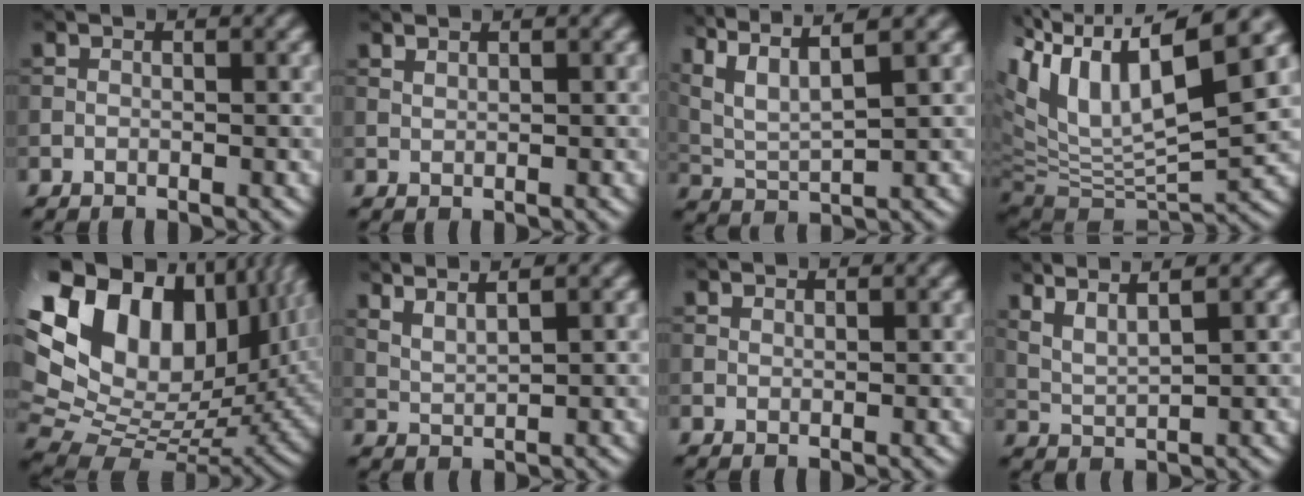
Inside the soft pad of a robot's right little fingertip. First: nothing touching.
{"total": 0.7, "force": [0.6, 0.1, 0.2], "torque": [-0.005, 0.000, 0.014]}
{"total": 8.3, "force": [5.7, 2.2, 5.6], "torque": [-0.124, 0.033, 0.082]}
{"total": 12.7, "force": [4.5, 4.3, 11.1], "torque": [-0.209, 0.008, 0.080]}
{"total": 21.8, "force": [8.7, 13.8, 14.5], "torque": [-0.294, 0.055, 0.171]}
{"total": 3.7, "force": [2.9, 0.8, 2.1], "torque": [-0.028, 0.010, 0.044]}
{"total": 0.6, "force": [0.6, 0.3, 0.1], "torque": [0.000, 0.000, 0.013]}
{"total": 4.7, "force": [3.5, 1.1, 2.9], "torque": [-0.047, 0.017, 0.050]}